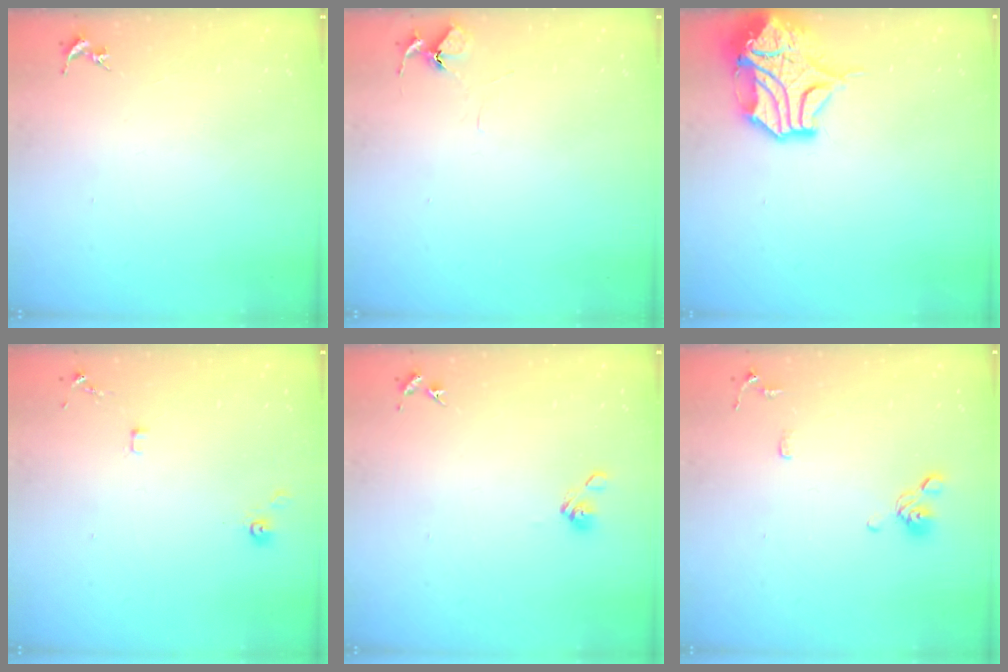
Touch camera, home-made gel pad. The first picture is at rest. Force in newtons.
{"total": 5.8, "press": 5.8, "slide": 0.6}
{"total": 15.8, "press": 15.6, "slide": 2.5}
{"total": 6.5, "press": 6.4, "slide": 0.6}
{"total": 5.2, "press": 4.8, "slide": 2.1}
{"total": 8.8, "press": 8.6, "slide": 2.0}